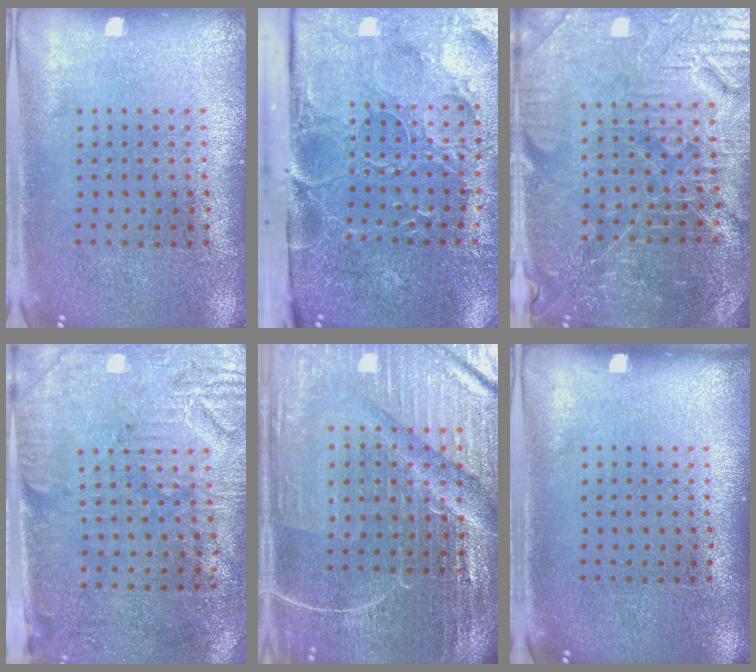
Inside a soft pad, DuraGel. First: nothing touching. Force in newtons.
{"total": 5.2, "press": 4.1, "slide": 3.2}
{"total": 4.9, "press": 4.6, "slide": 1.5}
{"total": 3.1, "press": 2.6, "slide": 1.5}
{"total": 5.2, "press": 4.9, "slide": 1.6}
{"total": 0.0}